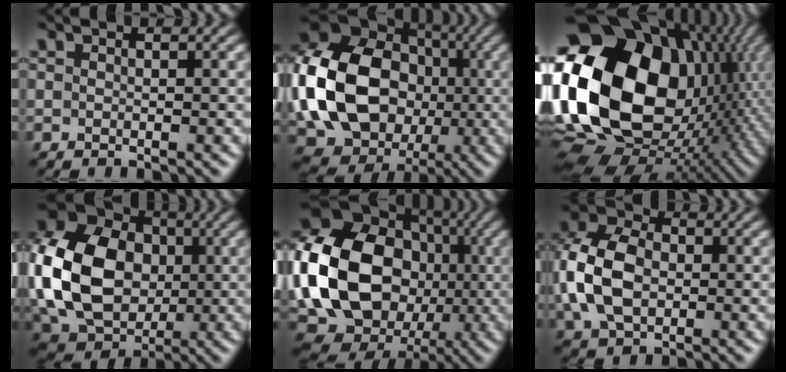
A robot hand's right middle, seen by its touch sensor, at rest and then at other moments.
{"total": 16.2, "force": [-0.9, 13.0, 9.5], "torque": [-0.219, 0.006, -0.027]}
{"total": 21.9, "force": [1.9, 16.0, 14.9], "torque": [-0.323, -0.006, 0.058]}
{"total": 15.1, "force": [0.0, 11.8, 9.4], "torque": [-0.222, 0.009, 0.006]}
{"total": 17.8, "force": [-1.2, 14.1, 10.7], "torque": [-0.234, 0.000, -0.024]}
{"total": 8.3, "force": [-0.1, 6.0, 5.7], "torque": [-0.140, 0.012, -0.011]}